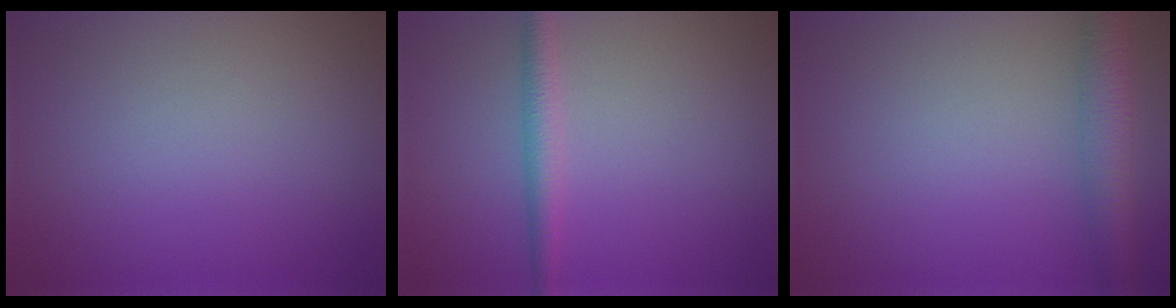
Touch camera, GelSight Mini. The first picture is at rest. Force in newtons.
{"total": 2.3, "press": 2.3, "slide": 0.0}
{"total": 4.2, "press": 4.2, "slide": 0.1}